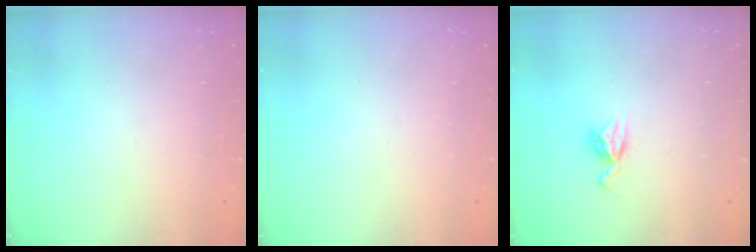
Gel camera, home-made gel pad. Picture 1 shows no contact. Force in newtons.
{"total": 0.0}
{"total": 7.7, "press": 7.7, "slide": 0.6}